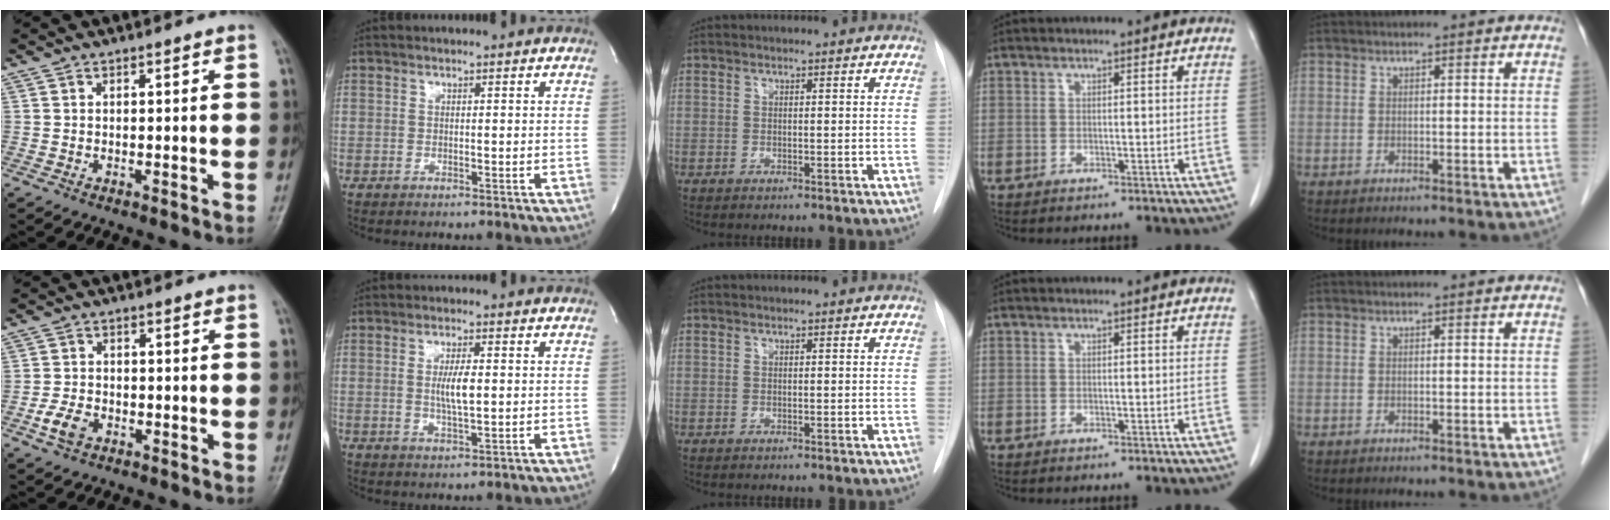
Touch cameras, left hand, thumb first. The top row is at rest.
{"thumb": {"total": 4.4, "force": [-2.1, 2.9, 2.6], "torque": [-0.050, 0.009, -0.042]}, "index": {"total": 4.6, "force": [0.2, 0.8, 4.6], "torque": [-0.086, -0.002, 0.002]}}